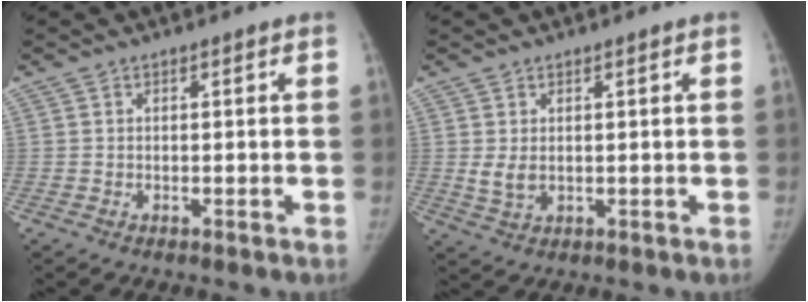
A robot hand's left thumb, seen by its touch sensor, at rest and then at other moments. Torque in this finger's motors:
{"motor_torque": [-0.14, -0.05, 0.41, -0.44, 0.01]}